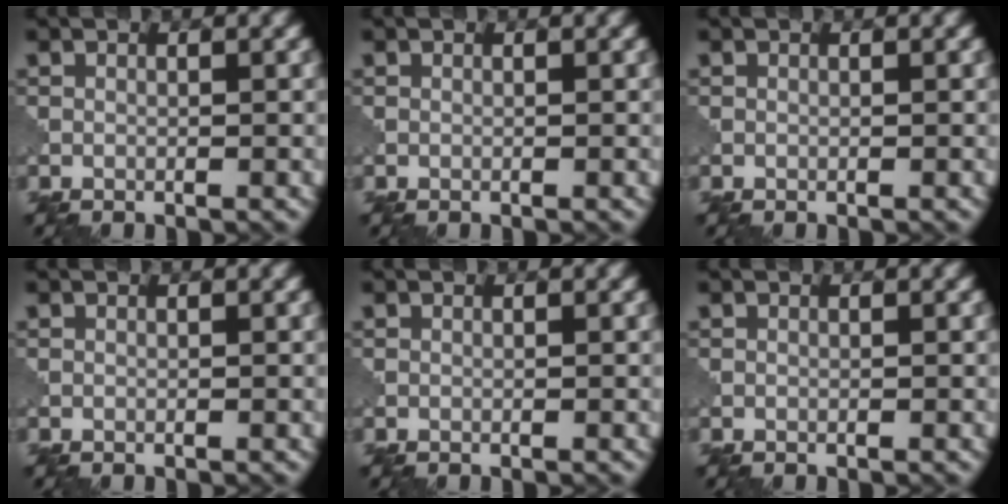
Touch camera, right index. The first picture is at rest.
{"total": 0.0}
{"total": 0.0}
{"total": 0.0}
{"total": 0.0}
{"total": 0.0}